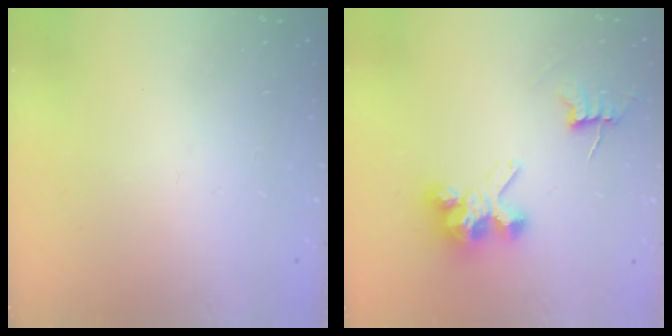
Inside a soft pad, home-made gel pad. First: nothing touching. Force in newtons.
{"total": 6.9, "press": 6.9, "slide": 0.5}